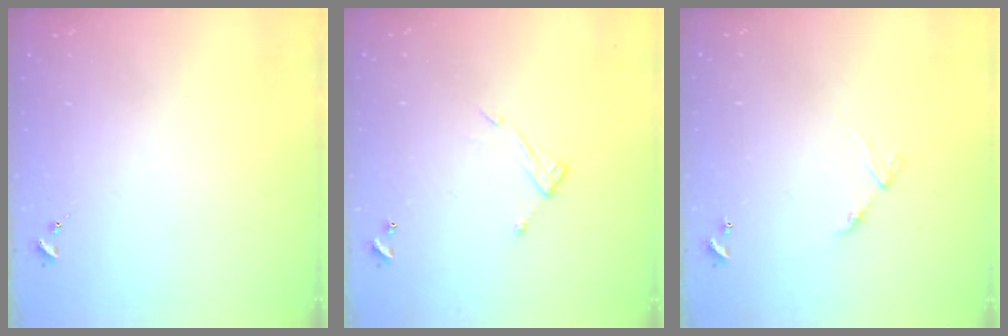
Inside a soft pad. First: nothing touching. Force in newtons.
{"total": 7.0, "press": 7.0, "slide": 0.4}
{"total": 6.2, "press": 6.2, "slide": 0.7}